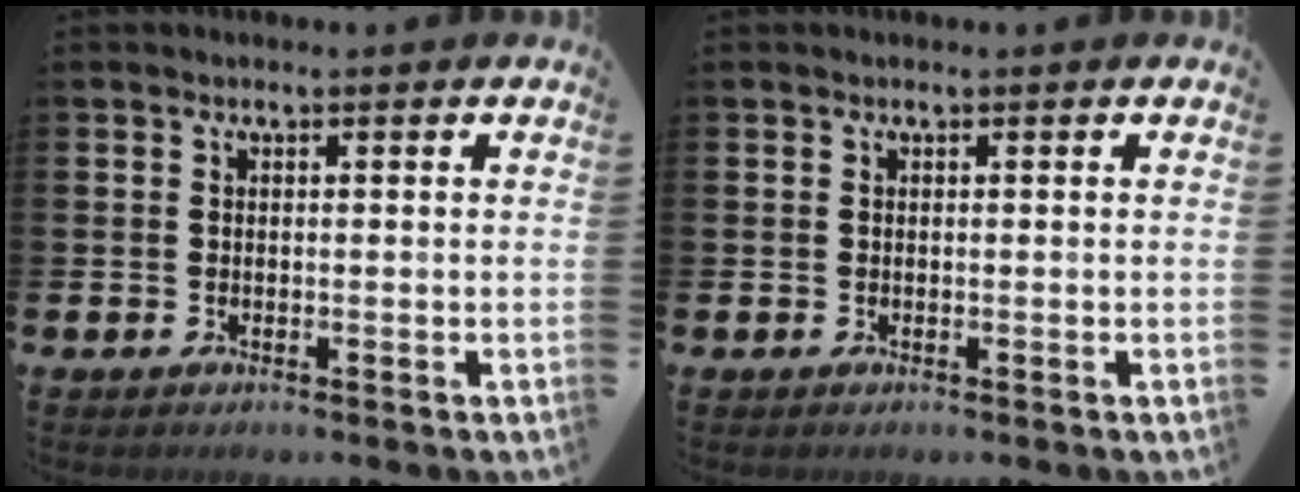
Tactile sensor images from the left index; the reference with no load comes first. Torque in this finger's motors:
{"motor_torque": [0.22, 0.17, -0.03, -0.01]}